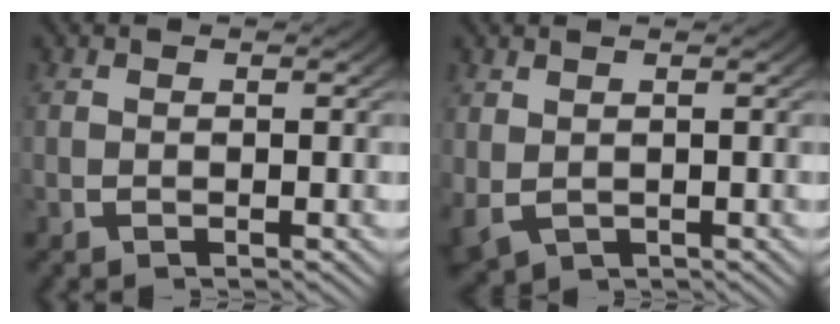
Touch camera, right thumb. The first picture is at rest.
{"total": 2.3, "force": [-0.1, 1.9, 1.3], "torque": [-0.032, -0.016, 0.015]}